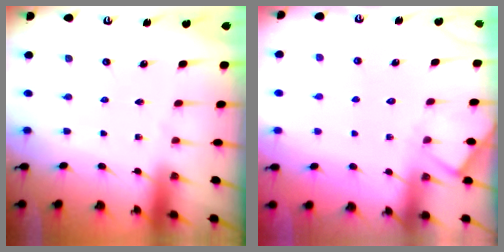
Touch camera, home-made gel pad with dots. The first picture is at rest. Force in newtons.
{"total": 3.9, "press": 3.8, "slide": 0.5}